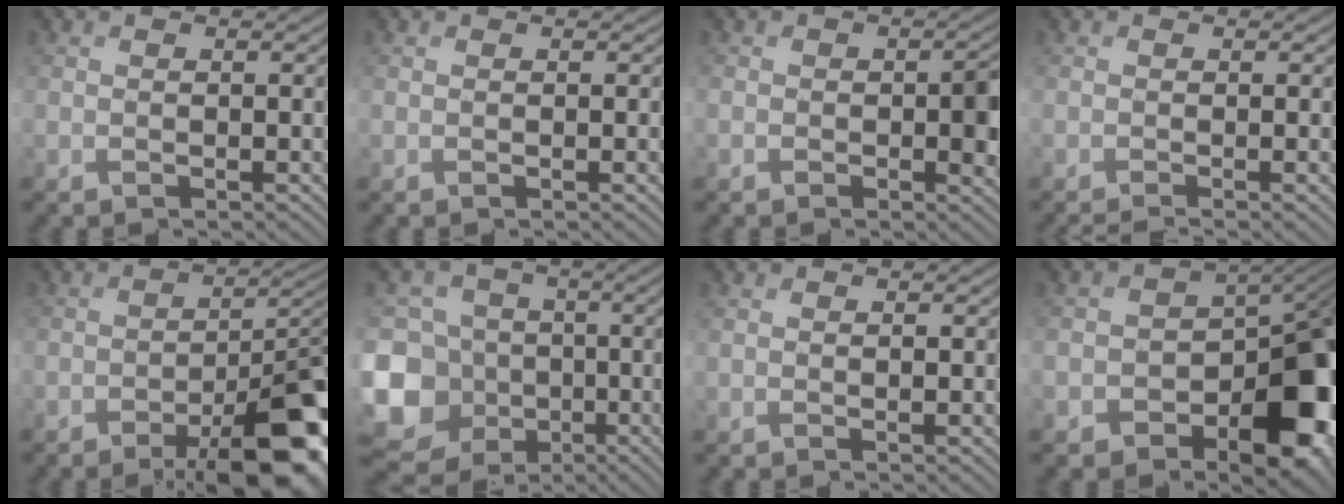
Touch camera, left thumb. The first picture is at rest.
{"total": 0.0}
{"total": 3.2, "force": [-0.6, 2.3, 2.2], "torque": [-0.036, -0.010, -0.011]}
{"total": 2.0, "force": [-1.1, 0.4, 1.6], "torque": [-0.018, -0.005, -0.025]}
{"total": 12.4, "force": [-6.2, 5.0, 9.5], "torque": [-0.116, -0.009, -0.087]}
{"total": 17.2, "force": [-4.8, 15.5, 5.8], "torque": [-0.208, 0.000, -0.095]}
{"total": 0.7, "force": [0.4, 0.1, 0.6], "torque": [-0.010, 0.000, 0.007]}
{"total": 16.6, "force": [-6.6, 11.1, 10.4], "torque": [-0.126, -0.029, -0.092]}